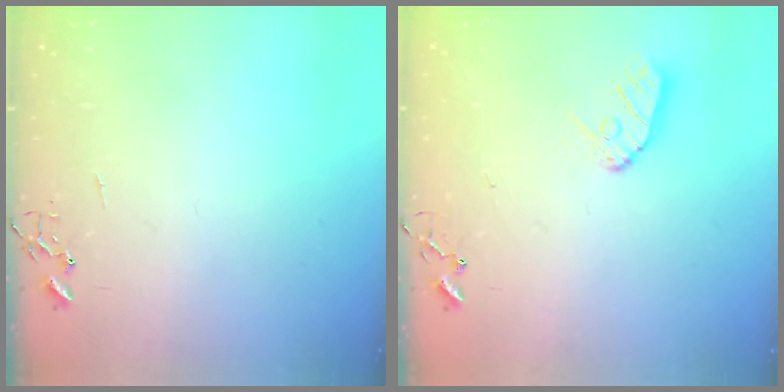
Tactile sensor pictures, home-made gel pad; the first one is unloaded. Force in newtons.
{"total": 9.0, "press": 8.9, "slide": 0.8}